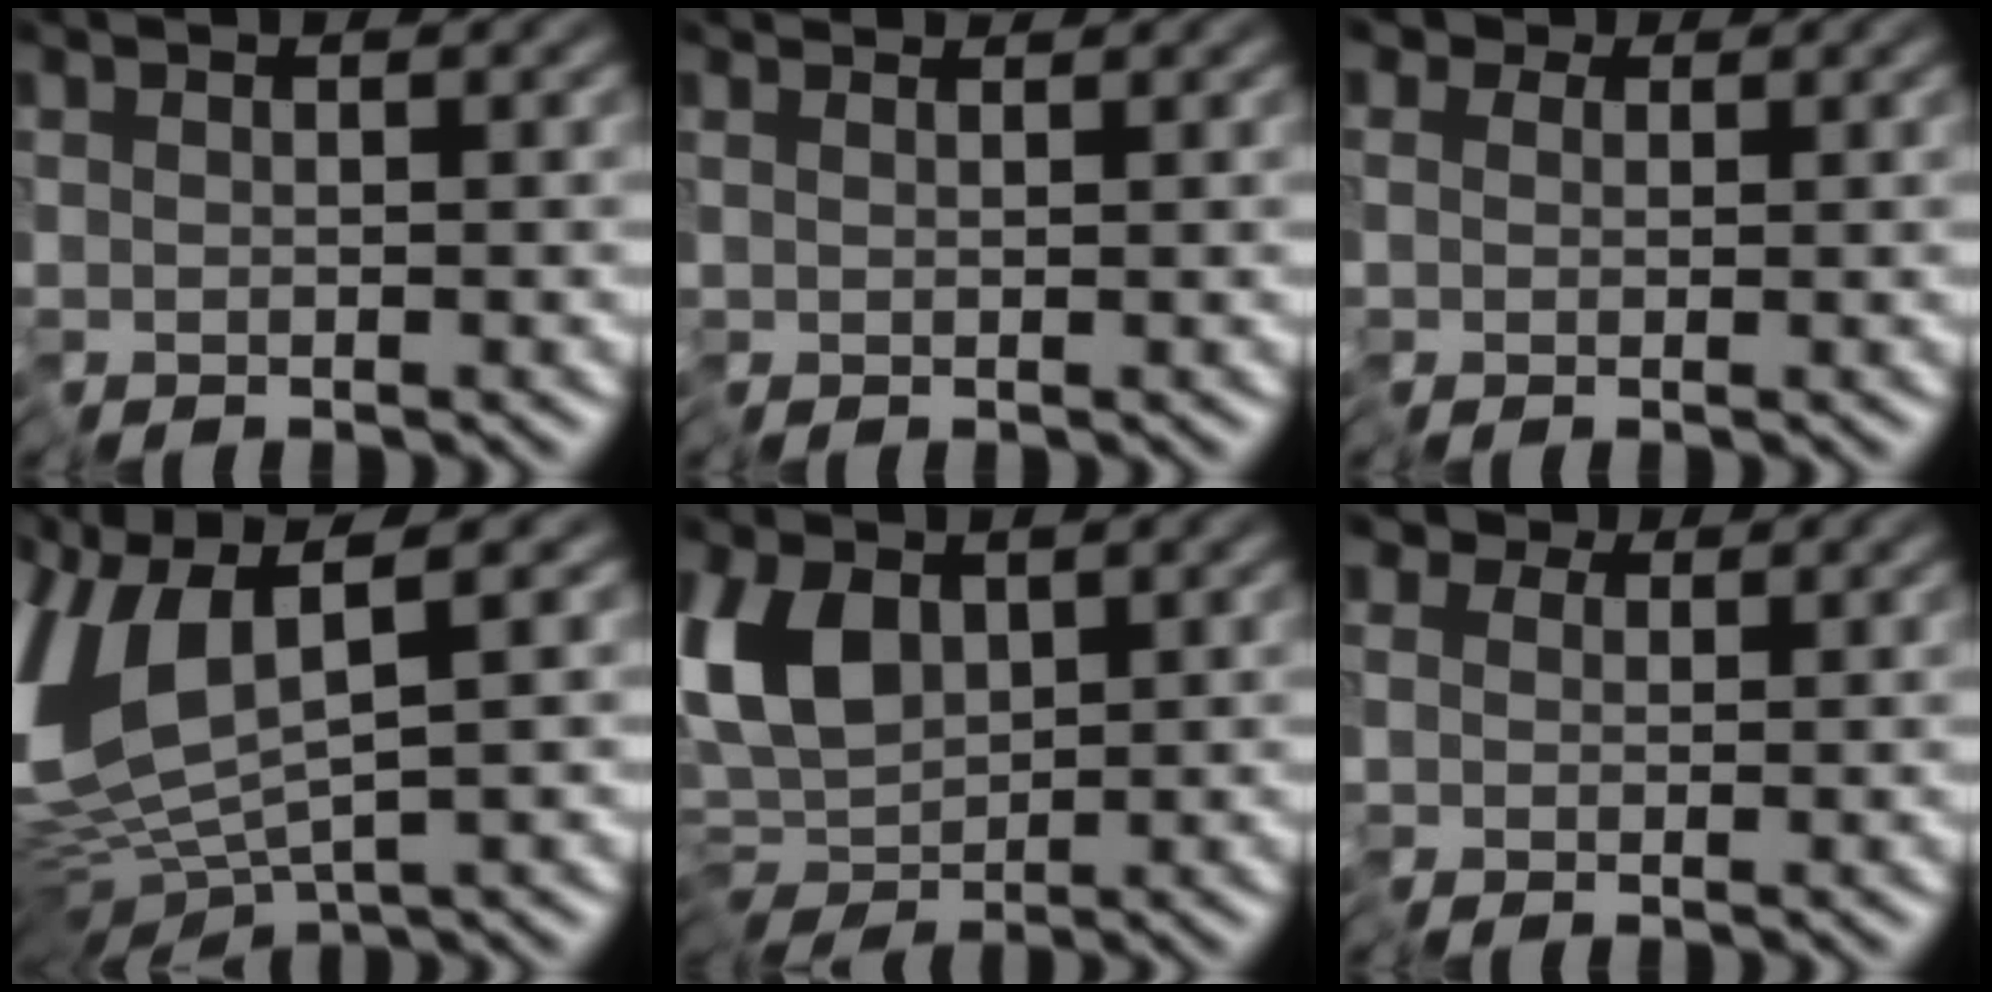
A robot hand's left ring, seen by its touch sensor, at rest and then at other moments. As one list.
[{"total": 1.9, "force": [1.8, 0.3, 0.6], "torque": [-0.021, 0.008, 0.024]}, {"total": 2.5, "force": [0.7, 2.3, 0.7], "torque": [-0.024, 0.002, 0.003]}, {"total": 11.9, "force": [1.9, 5.6, 10.3], "torque": [-0.250, -0.001, 0.043]}, {"total": 5.9, "force": [-0.3, 3.8, 4.5], "torque": [-0.086, -0.001, -0.019]}, {"total": 3.2, "force": [1.0, 2.8, 1.1], "torque": [-0.035, 0.003, 0.010]}]